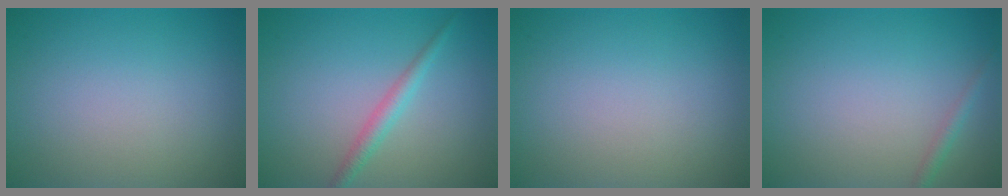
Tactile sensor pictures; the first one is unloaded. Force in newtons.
{"total": 1.8, "press": 1.8, "slide": 0.1}
{"total": 0.0}
{"total": 1.1, "press": 1.1, "slide": 0.1}